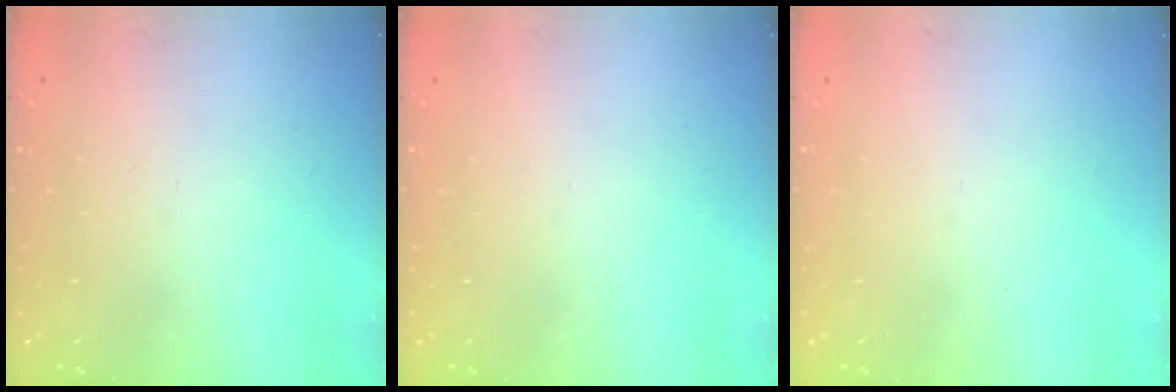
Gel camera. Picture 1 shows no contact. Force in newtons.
{"total": 0.0}
{"total": 0.0}